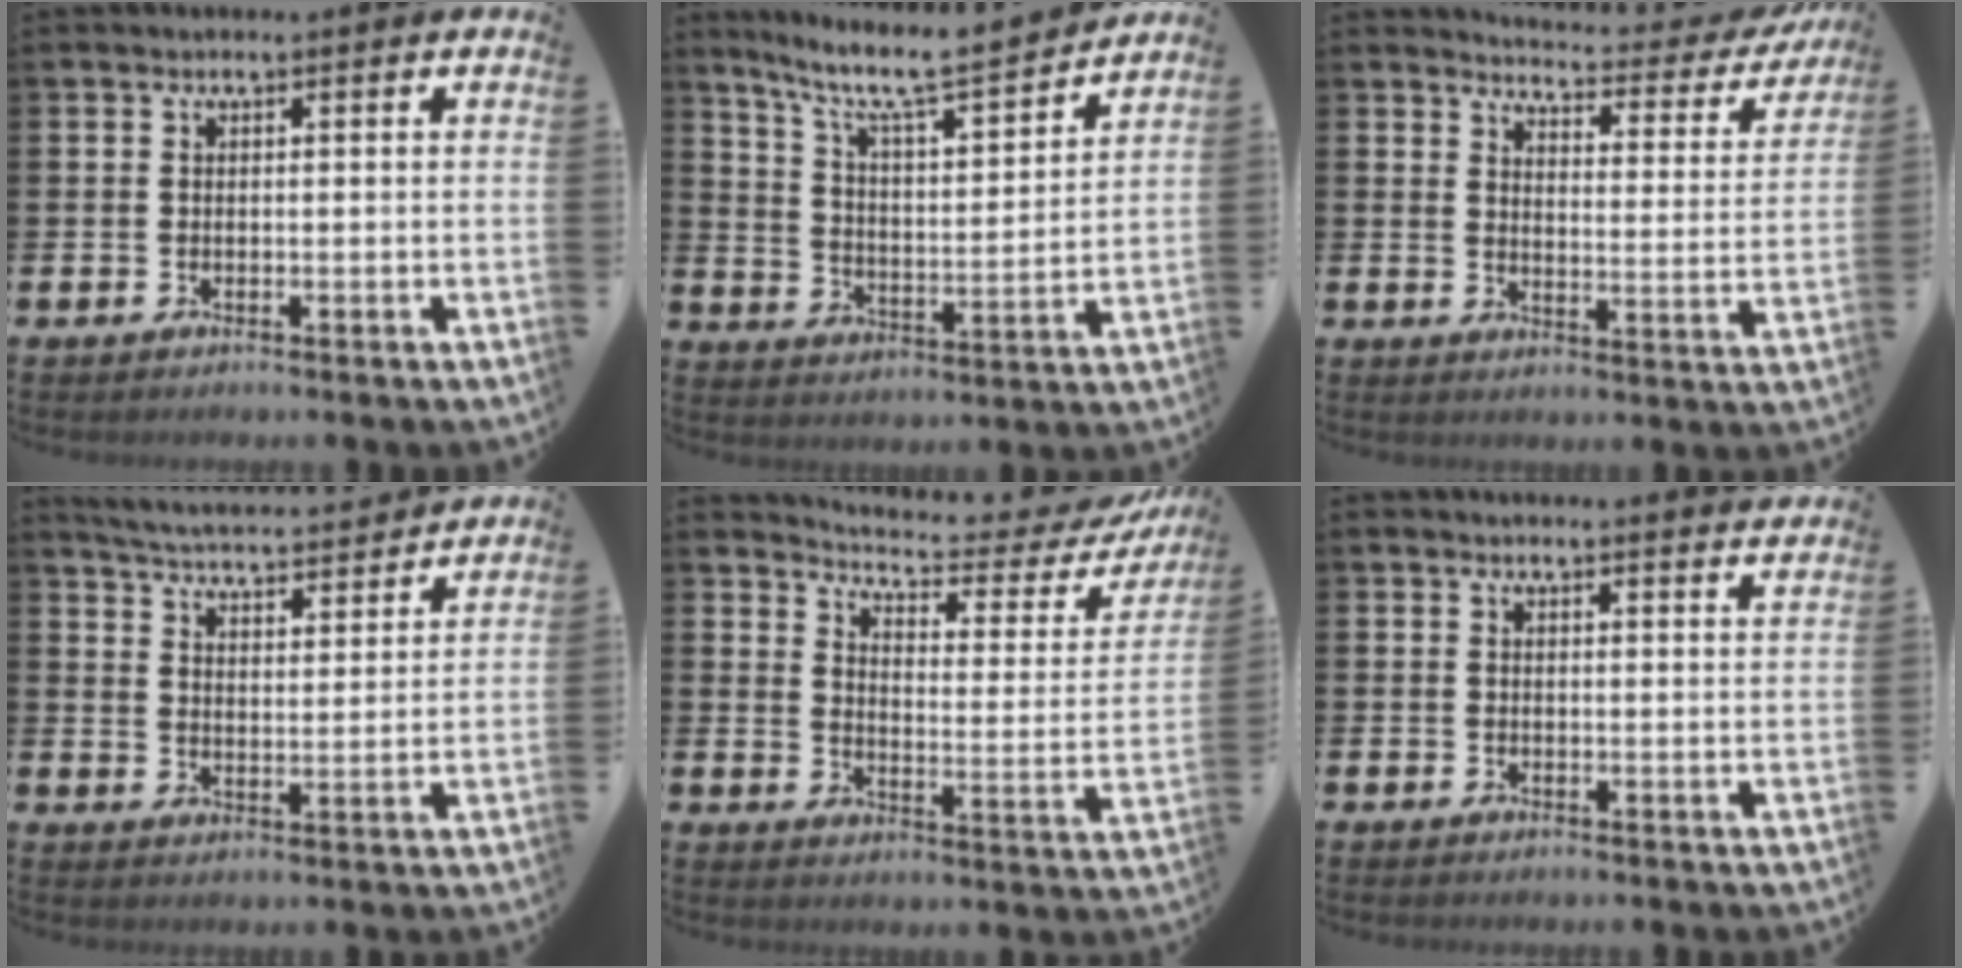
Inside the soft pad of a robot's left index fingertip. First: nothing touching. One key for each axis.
{"total": 8.7, "fx": 7.7, "fy": 0.8, "fz": 4.0, "tx": -0.102, "ty": -0.059, "tz": 0.126}
{"total": 4.5, "fx": 4.3, "fy": 0.7, "fz": 1.2, "tx": -0.034, "ty": -0.043, "tz": 0.065}
{"total": 5.1, "fx": 5.1, "fy": 0.4, "fz": 0.6, "tx": -0.036, "ty": -0.041, "tz": 0.086}
{"total": 5.4, "fx": 4.9, "fy": 0.8, "fz": 2.0, "tx": -0.051, "ty": -0.046, "tz": 0.074}
{"total": 2.1, "fx": 2.1, "fy": -0.1, "fz": -0.1, "tx": 0.009, "ty": -0.017, "tz": 0.036}